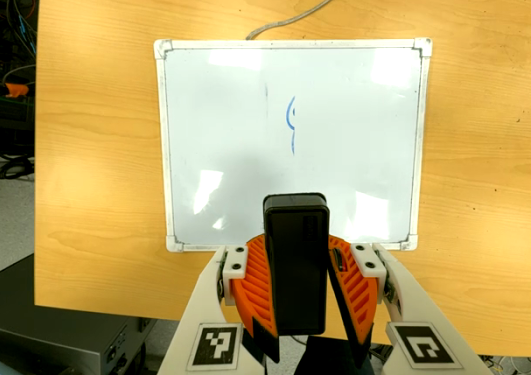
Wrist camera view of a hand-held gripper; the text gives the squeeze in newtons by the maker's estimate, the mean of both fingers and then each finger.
{"total": 8.8, "left": 9.0, "right": 8.7}